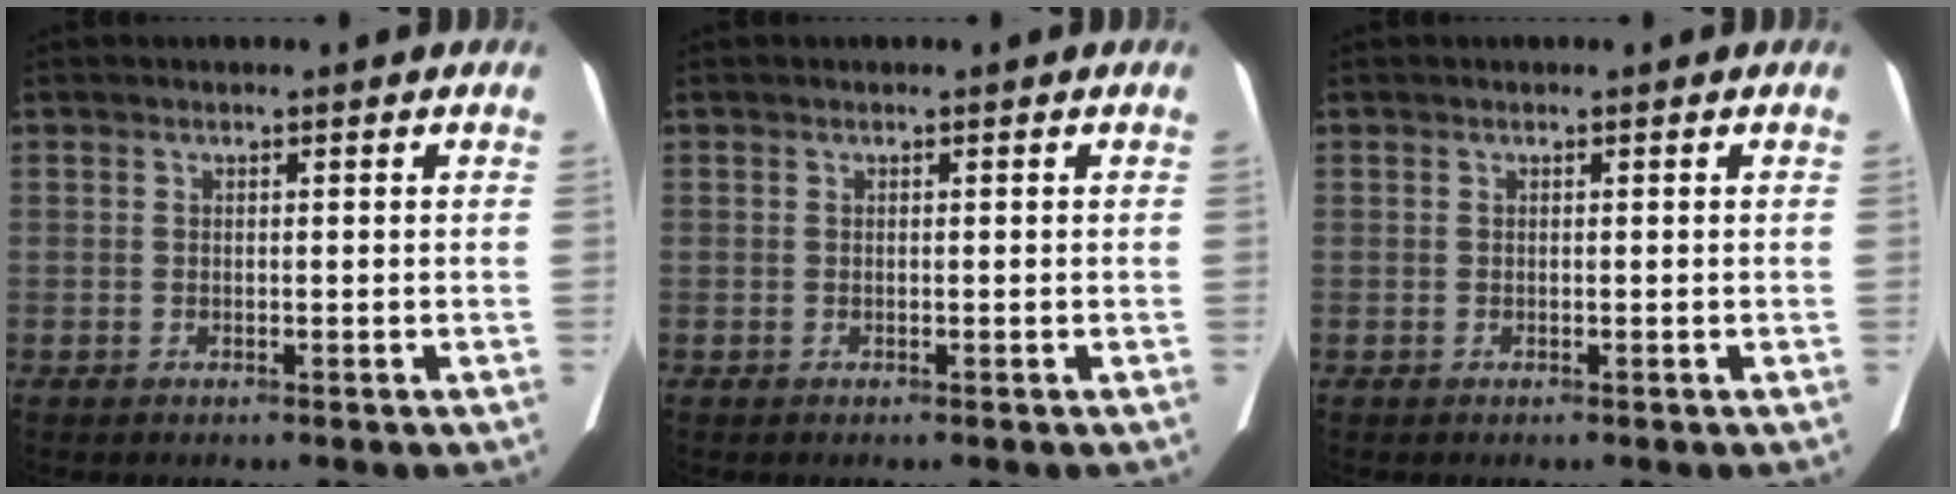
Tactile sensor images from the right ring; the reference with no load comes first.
{"total": 0.0}
{"total": 0.0}